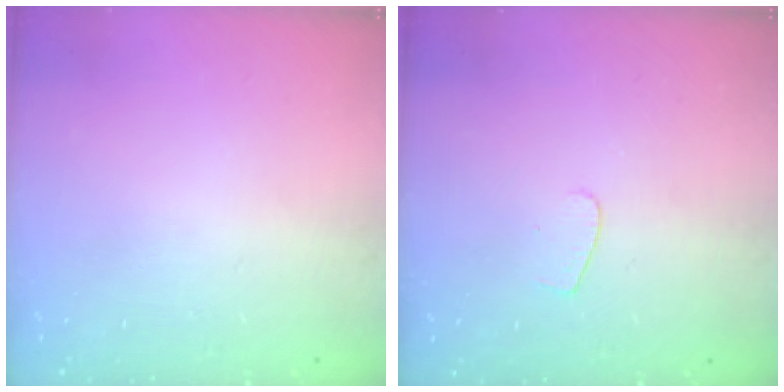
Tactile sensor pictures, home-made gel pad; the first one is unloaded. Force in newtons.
{"total": 3.5, "press": 3.5, "slide": 0.3}